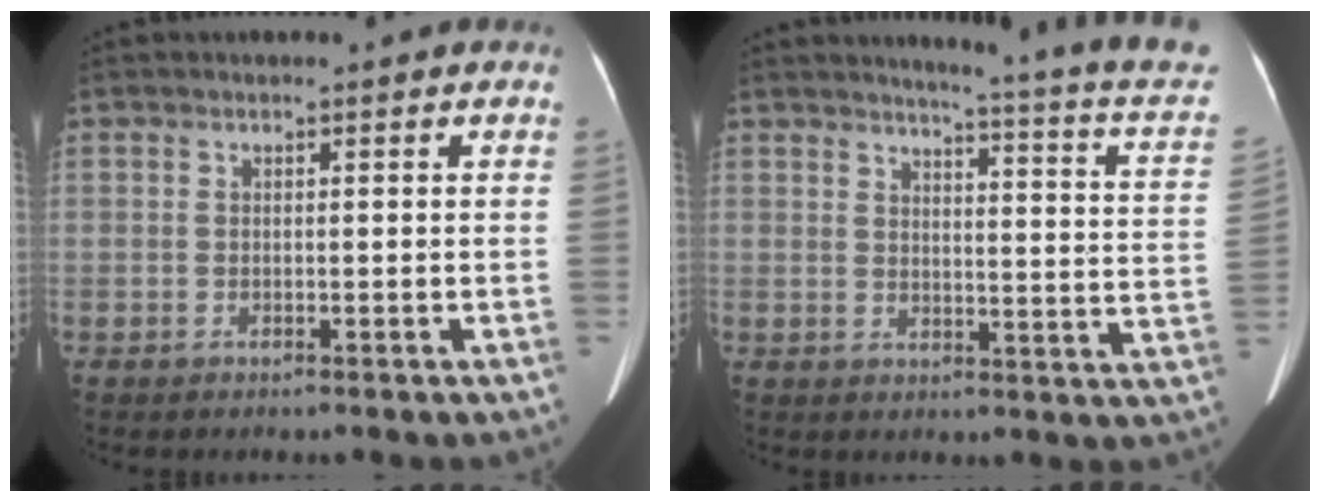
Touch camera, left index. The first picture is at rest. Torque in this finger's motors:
{"motor_torque": [0.40, -1.04, 0.04, 0.05]}